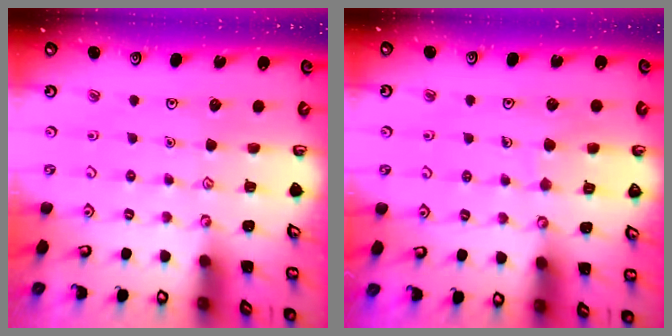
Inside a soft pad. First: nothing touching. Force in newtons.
{"total": 6.6, "press": 6.6, "slide": 0.4}